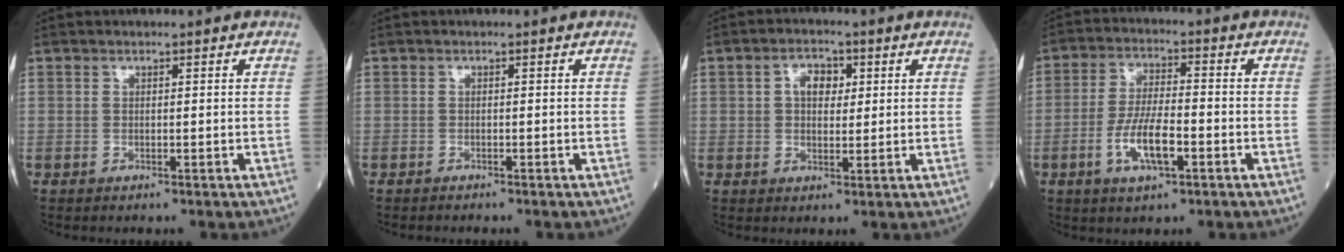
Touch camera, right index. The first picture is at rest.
{"total": 0.5, "force": [-0.5, 0.0, 0.1], "torque": [-0.005, -0.002, -0.008]}
{"total": 4.2, "force": [1.1, 2.6, 3.1], "torque": [-0.053, 0.011, 0.020]}
{"total": 8.0, "force": [-2.9, 2.0, 7.1], "torque": [-0.145, -0.002, -0.053]}